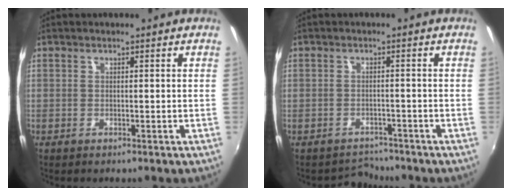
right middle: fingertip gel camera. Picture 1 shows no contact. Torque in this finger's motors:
{"motor_torque": [-2.07, 0.07, -0.37, -0.16]}